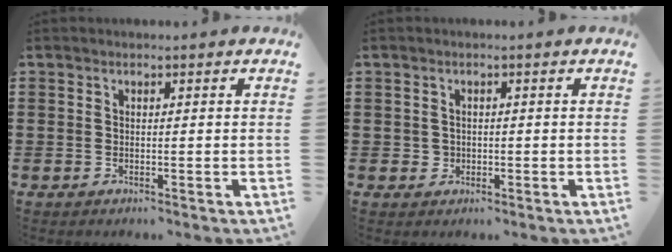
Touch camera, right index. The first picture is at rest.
{"total": 1.4, "force": [-0.3, 1.4, 0.2], "torque": [-0.008, 0.004, -0.008]}